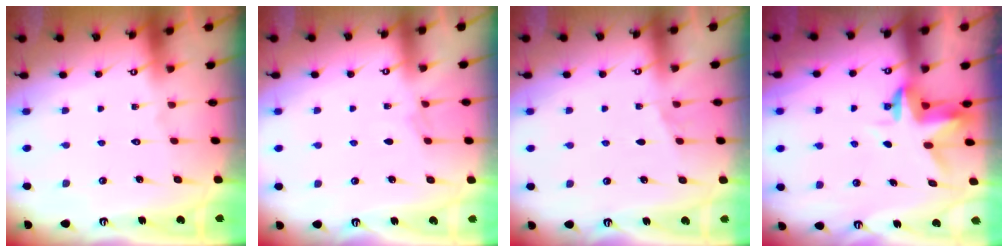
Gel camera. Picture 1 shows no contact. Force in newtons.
{"total": 1.5, "press": 1.4, "slide": 0.3}
{"total": 0.7, "press": 0.7, "slide": 0.1}
{"total": 3.2, "press": 3.1, "slide": 0.4}